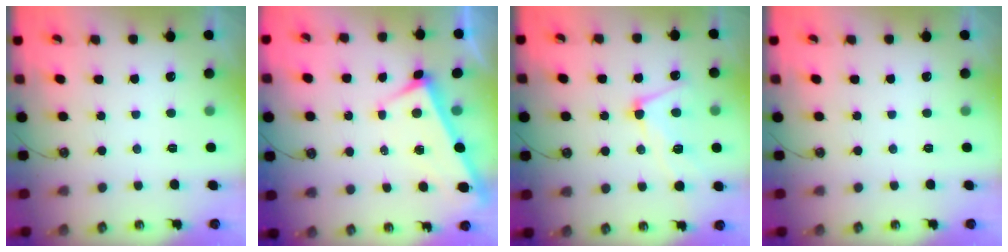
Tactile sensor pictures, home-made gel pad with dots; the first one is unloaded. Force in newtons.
{"total": 3.8, "press": 3.8, "slide": 0.2}
{"total": 6.2, "press": 6.2, "slide": 1.0}
{"total": 0.0}